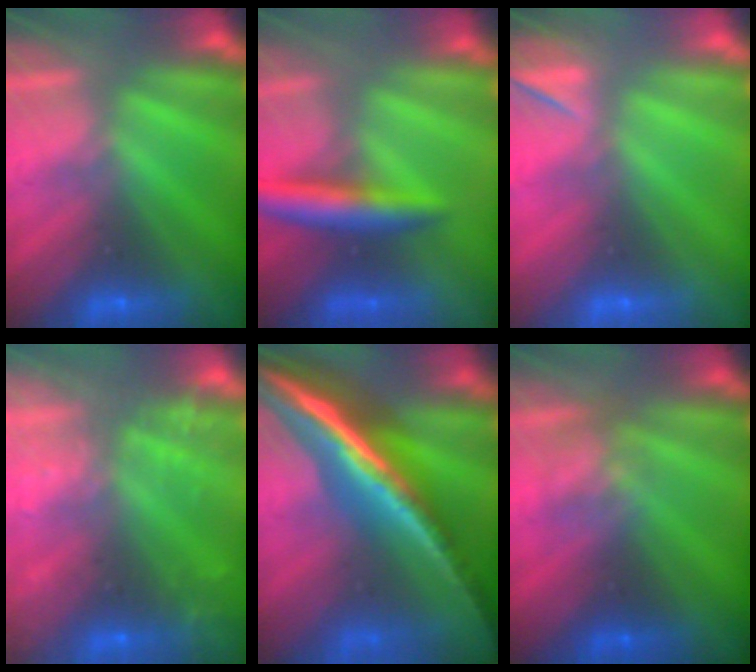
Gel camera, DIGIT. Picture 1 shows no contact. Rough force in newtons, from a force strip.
{"total": 6.8}
{"total": 4.6}
{"total": 6.7}
{"total": 5.6}
{"total": 2.4}